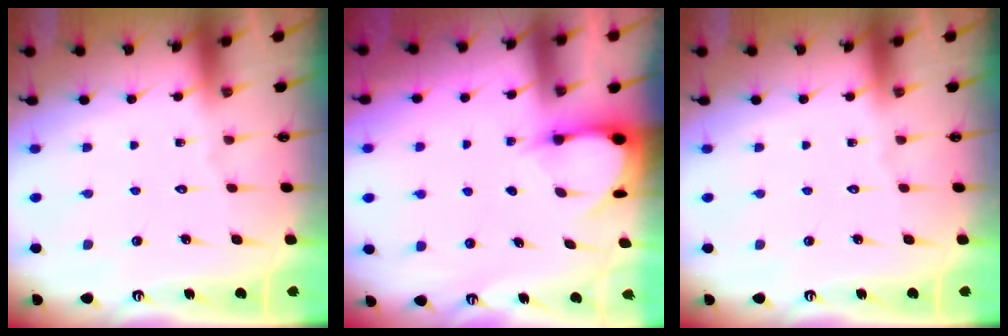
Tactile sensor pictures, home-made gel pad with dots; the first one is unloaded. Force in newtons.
{"total": 3.3, "press": 3.3, "slide": 0.4}
{"total": 0.0}